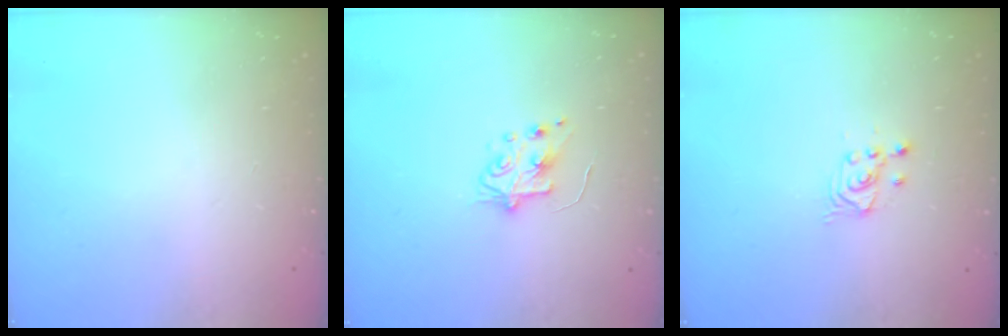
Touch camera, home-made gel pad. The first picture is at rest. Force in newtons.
{"total": 5.8, "press": 5.8, "slide": 0.6}
{"total": 2.6, "press": 2.6, "slide": 0.1}